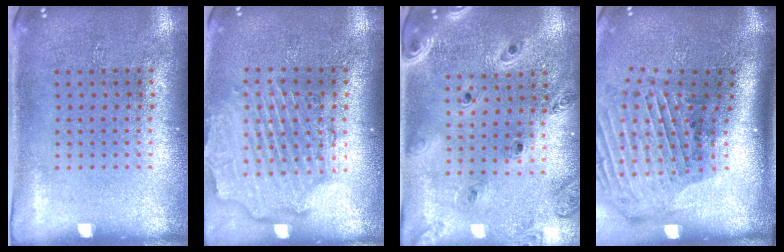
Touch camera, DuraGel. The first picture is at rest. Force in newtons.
{"total": 2.6, "press": 2.2, "slide": 1.3}
{"total": 1.3, "press": 1.3, "slide": 0.2}
{"total": 2.9, "press": 2.1, "slide": 2.0}